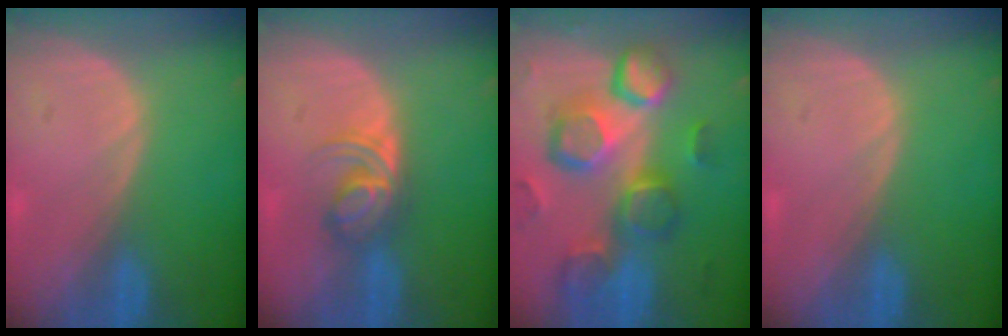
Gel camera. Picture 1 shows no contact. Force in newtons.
{"total": 5.9, "press": 5.0, "slide": 3.1}
{"total": 12.8, "press": 11.2, "slide": 6.2}
{"total": 0.0}